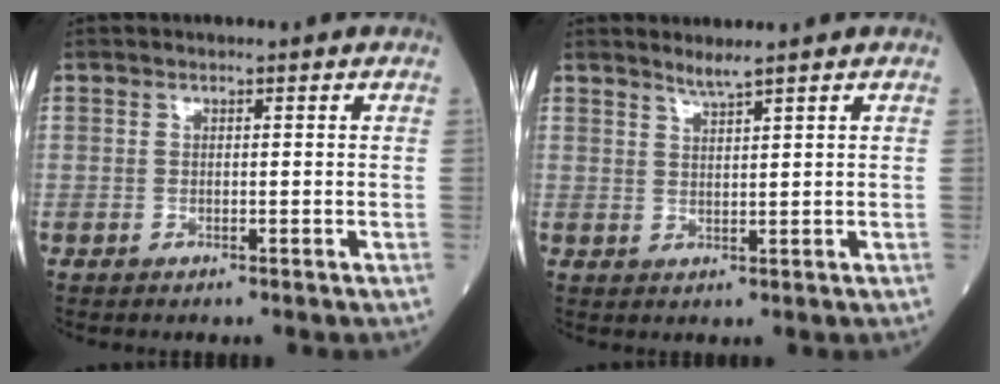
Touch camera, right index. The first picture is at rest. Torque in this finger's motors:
{"motor_torque": [0.12, 0.39, -0.03, 0.01]}